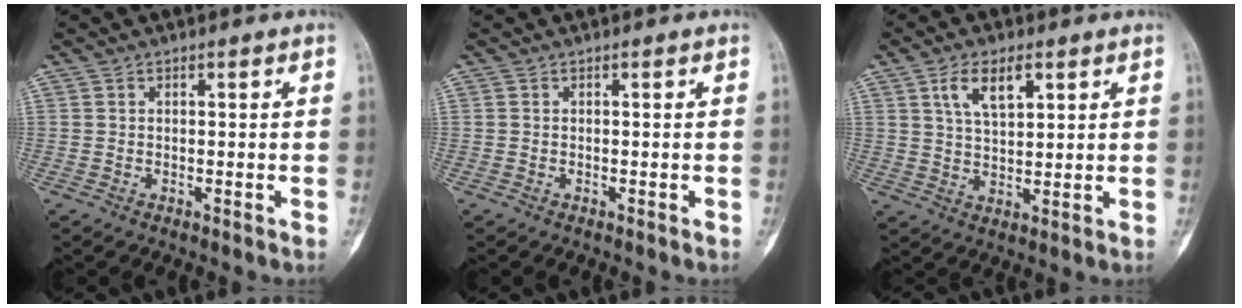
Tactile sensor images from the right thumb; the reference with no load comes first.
{"total": 0.0}
{"total": 7.4, "force": [3.5, 3.5, 5.4], "torque": [-0.089, -0.014, 0.068]}